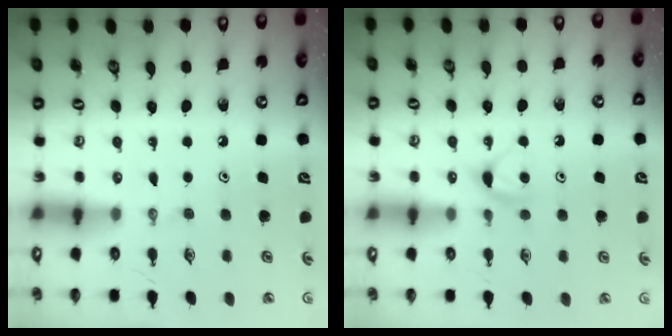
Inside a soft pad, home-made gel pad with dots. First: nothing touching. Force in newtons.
{"total": 6.0, "press": 6.0, "slide": 0.7}